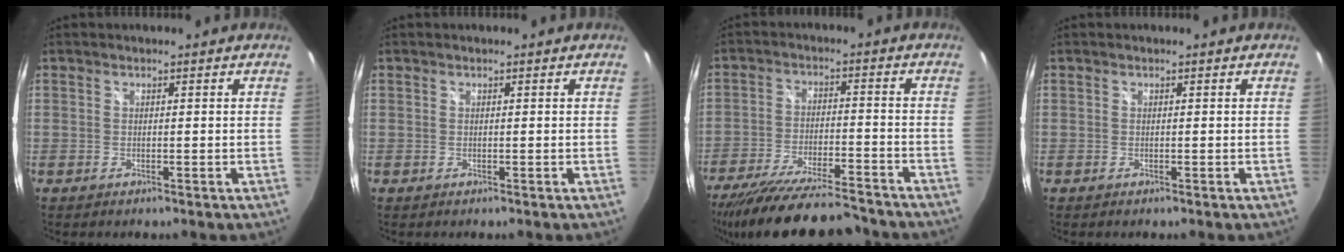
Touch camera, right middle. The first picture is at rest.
{"total": 0.0}
{"total": 21.4, "force": [-18.7, 3.6, 9.7], "torque": [-0.187, -0.038, -0.285]}
{"total": 0.0}